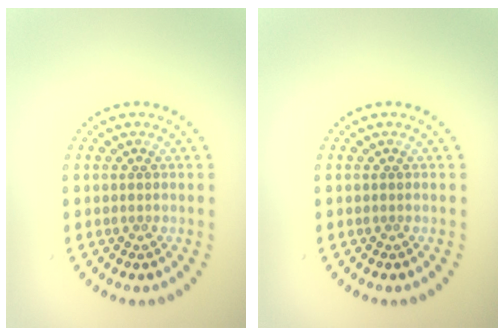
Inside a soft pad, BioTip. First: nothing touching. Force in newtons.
{"total": 0.0}